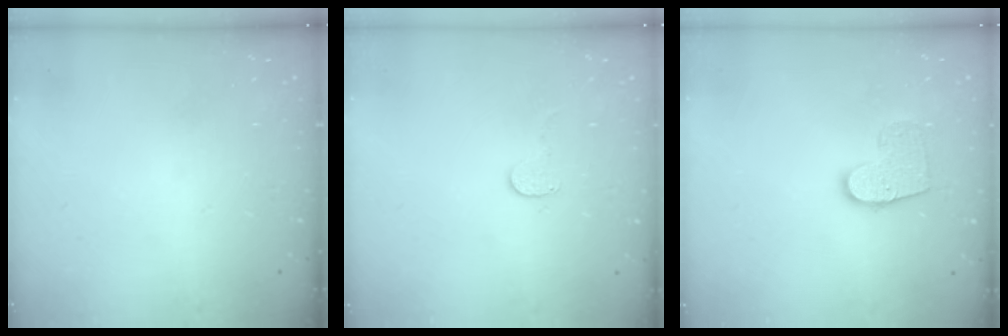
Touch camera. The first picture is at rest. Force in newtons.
{"total": 4.6, "press": 4.6, "slide": 0.4}
{"total": 10.9, "press": 10.9, "slide": 0.5}